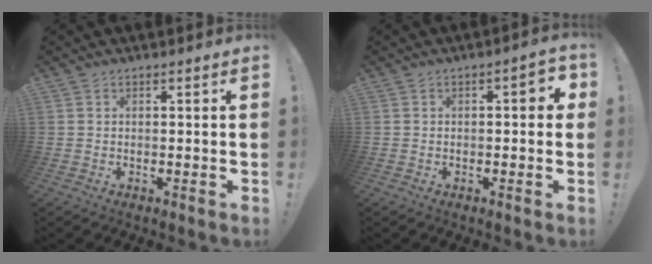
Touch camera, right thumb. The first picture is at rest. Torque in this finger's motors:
{"motor_torque": [1.17, 0.78, 0.22, -0.28, 0.00]}